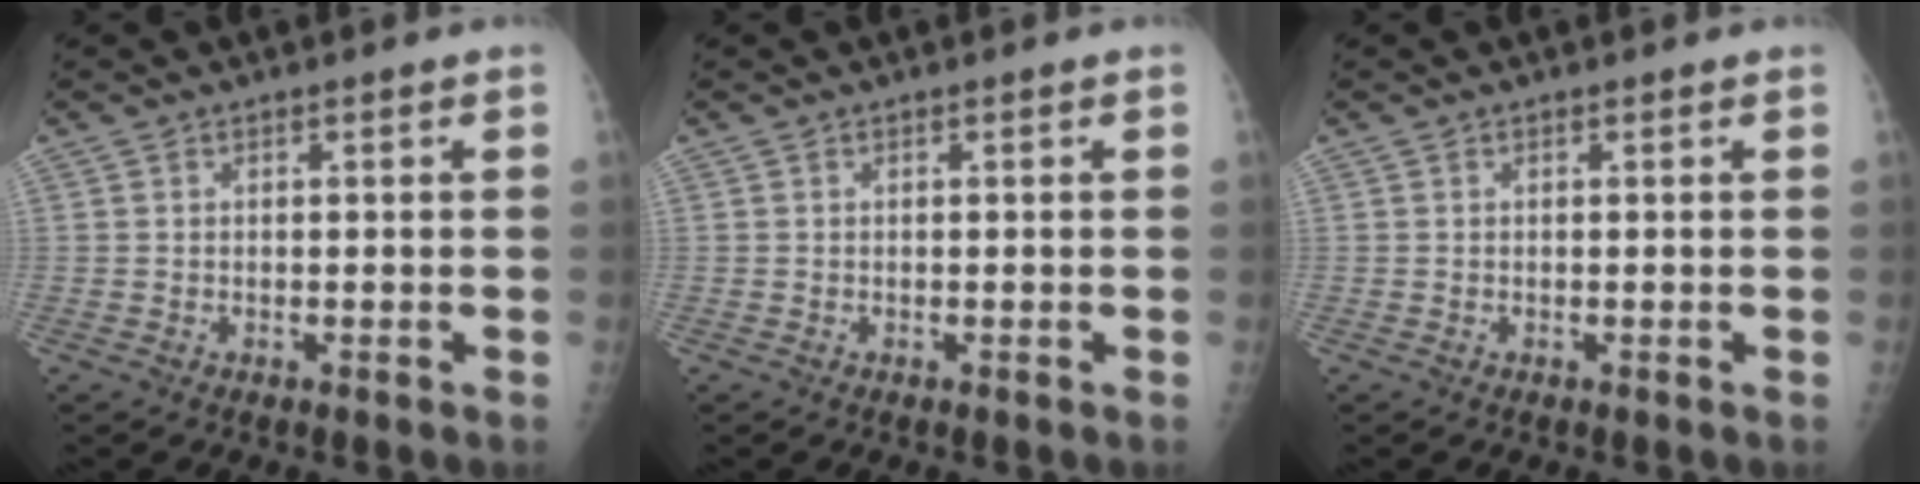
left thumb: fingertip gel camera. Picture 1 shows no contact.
{"total": 0.0}
{"total": 0.0}